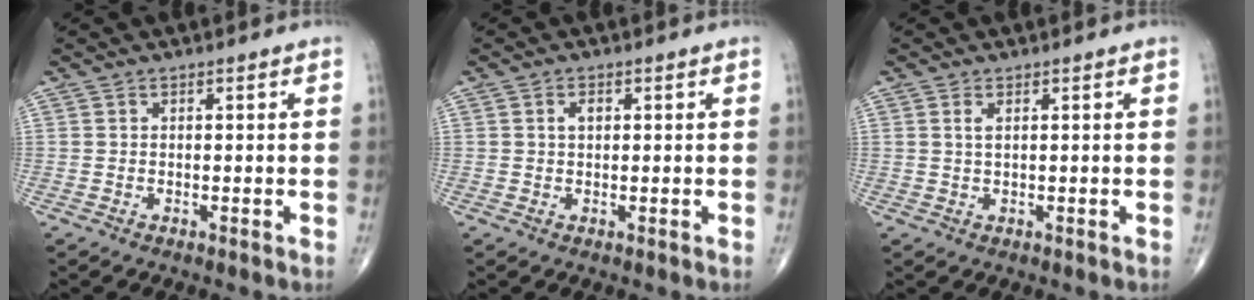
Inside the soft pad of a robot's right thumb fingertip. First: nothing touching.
{"total": 1.7, "force": [0.4, 1.1, 1.3], "torque": [-0.022, 0.004, 0.006]}
{"total": 1.3, "force": [0.5, 0.4, 1.2], "torque": [-0.028, 0.002, 0.013]}